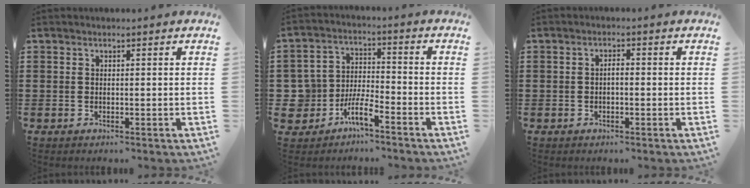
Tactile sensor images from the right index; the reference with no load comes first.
{"total": 6.0, "force": [-4.4, 2.9, 2.8], "torque": [-0.079, 0.005, -0.094]}
{"total": 1.3, "force": [-0.4, 0.4, 1.1], "torque": [-0.022, -0.001, -0.007]}